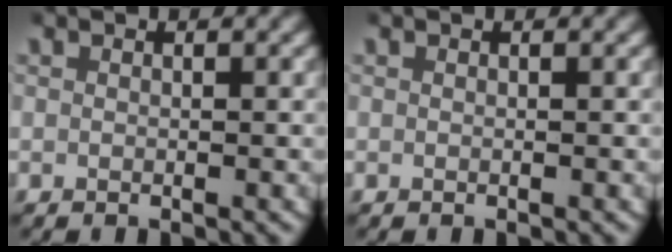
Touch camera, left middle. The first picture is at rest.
{"total": 0.0}